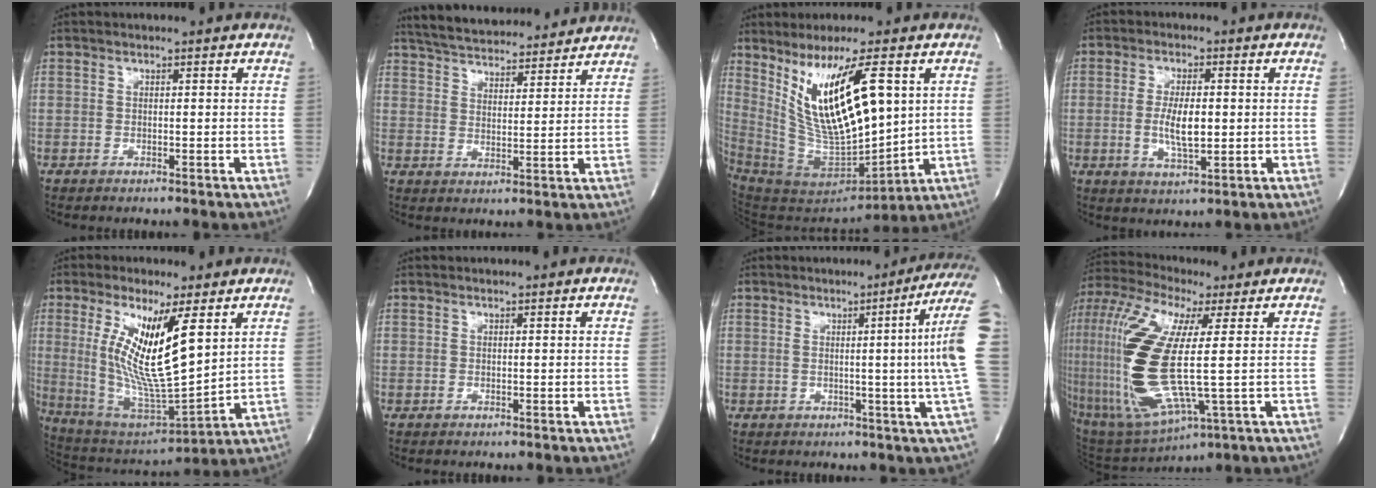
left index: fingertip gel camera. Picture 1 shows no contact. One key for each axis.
{"total": 17.4, "fx": 16.2, "fy": 3.3, "fz": 5.4, "tx": -0.096, "ty": 0.026, "tz": 0.238}
{"total": 17.9, "fx": 5.7, "fy": 4.1, "fz": 16.5, "tx": -0.316, "ty": -0.023, "tz": 0.120}
{"total": 6.3, "fx": -0.3, "fy": 1.8, "fz": 6.0, "tx": -0.121, "ty": -0.007, "tz": -0.004}
{"total": 16.3, "fx": 4.8, "fy": 3.0, "fz": 15.3, "tx": -0.306, "ty": -0.016, "tz": 0.096}
{"total": 0.0}
{"total": 10.5, "fx": 1.0, "fy": -3.4, "fz": 9.9, "tx": -0.106, "ty": -0.009, "tz": 0.008}
{"total": 22.2, "fx": 0.7, "fy": 5.1, "fz": 21.6, "tx": -0.503, "ty": -0.007, "tz": 0.021}